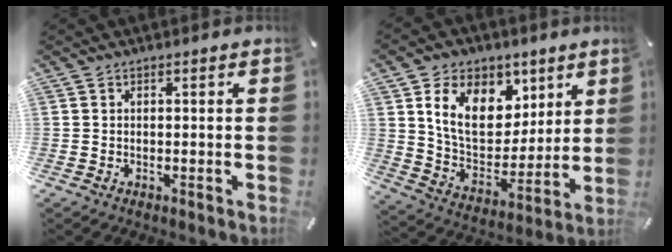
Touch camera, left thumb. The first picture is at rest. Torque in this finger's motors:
{"motor_torque": [1.41, 1.15, 1.75, -1.02, 0.38]}